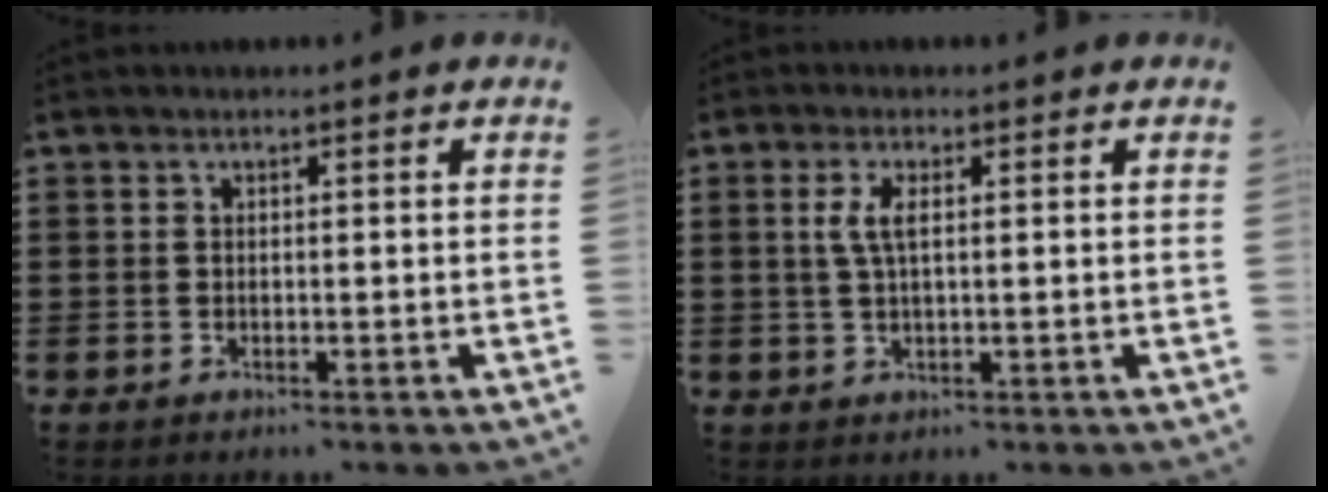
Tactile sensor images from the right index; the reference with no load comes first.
{"total": 3.3, "force": [0.7, 1.0, 3.1], "torque": [-0.069, 0.004, 0.007]}